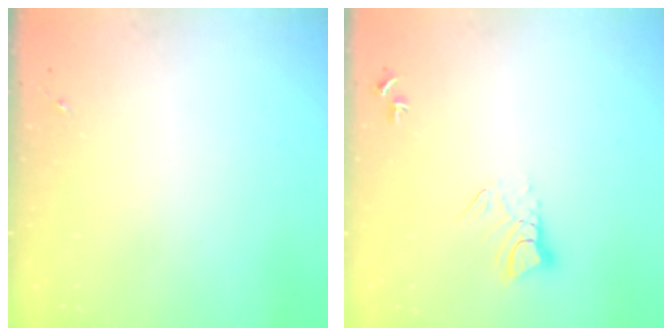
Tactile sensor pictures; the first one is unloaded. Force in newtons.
{"total": 6.6, "press": 6.6, "slide": 0.7}